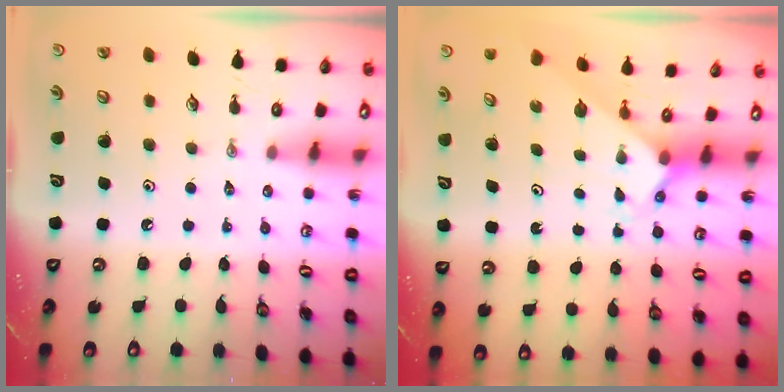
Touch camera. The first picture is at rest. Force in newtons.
{"total": 2.1, "press": 2.1, "slide": 0.2}